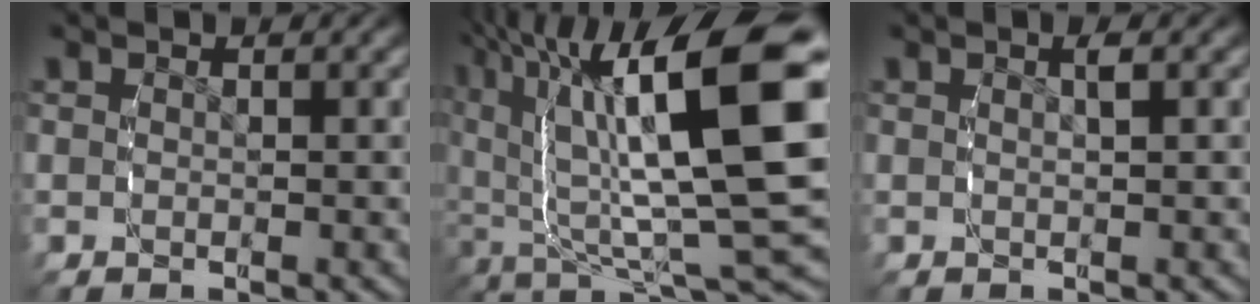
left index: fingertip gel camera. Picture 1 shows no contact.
{"total": 16.3, "force": [1.0, 6.8, 14.8], "torque": [-0.204, 0.008, 0.021]}
{"total": 0.8, "force": [0.3, -0.3, 0.7], "torque": [-0.013, 0.001, 0.010]}